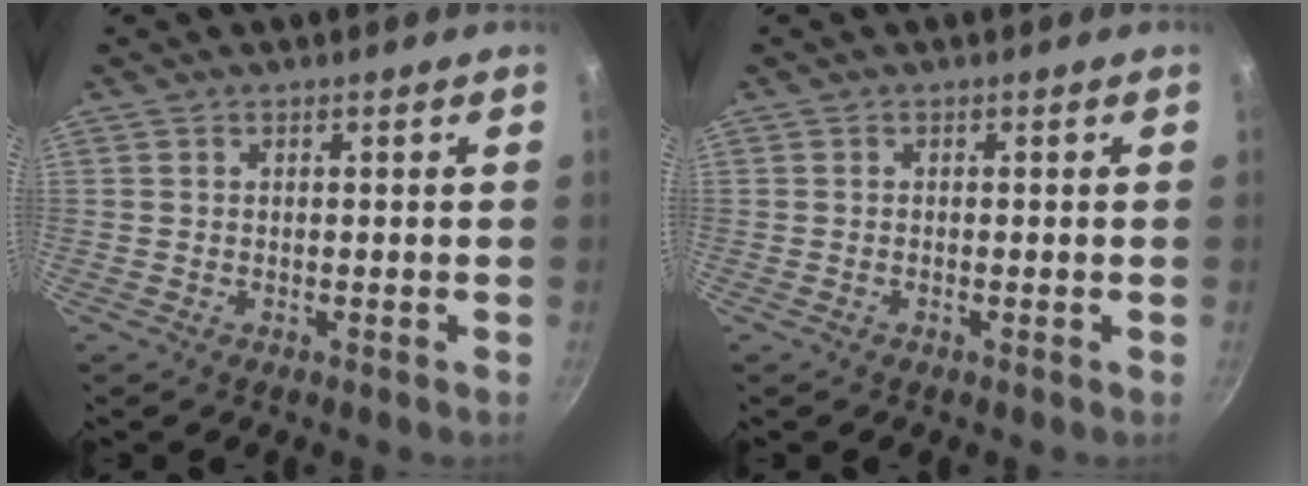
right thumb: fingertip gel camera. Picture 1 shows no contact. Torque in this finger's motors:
{"motor_torque": [0.24, 0.02, -0.19, 0.13, 0.03]}